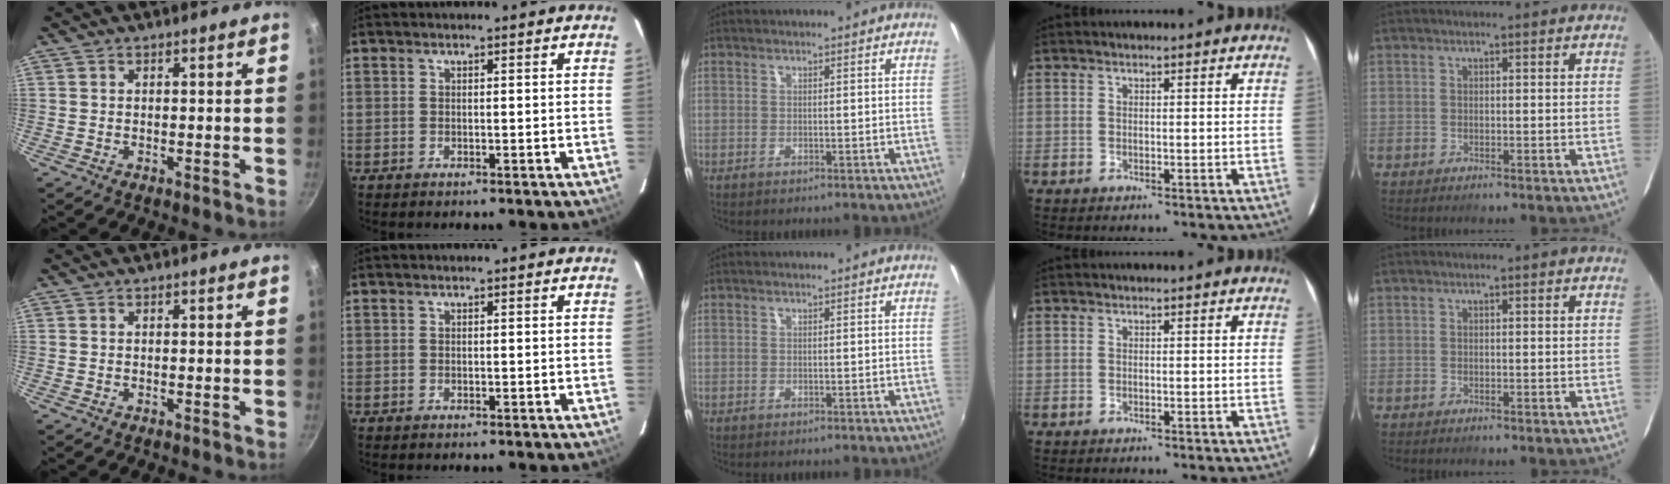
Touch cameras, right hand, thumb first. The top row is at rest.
{}